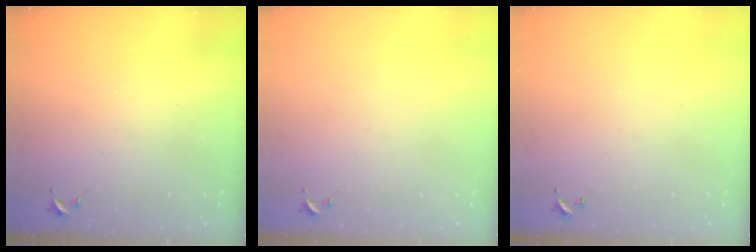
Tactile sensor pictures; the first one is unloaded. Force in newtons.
{"total": 0.0}
{"total": 0.0}